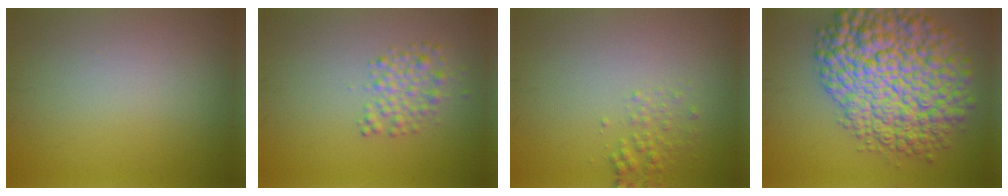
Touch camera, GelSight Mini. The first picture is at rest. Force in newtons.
{"total": 2.3, "press": 2.3, "slide": 0.0}
{"total": 1.3, "press": 1.3, "slide": 0.1}
{"total": 12.9, "press": 12.9, "slide": 0.4}